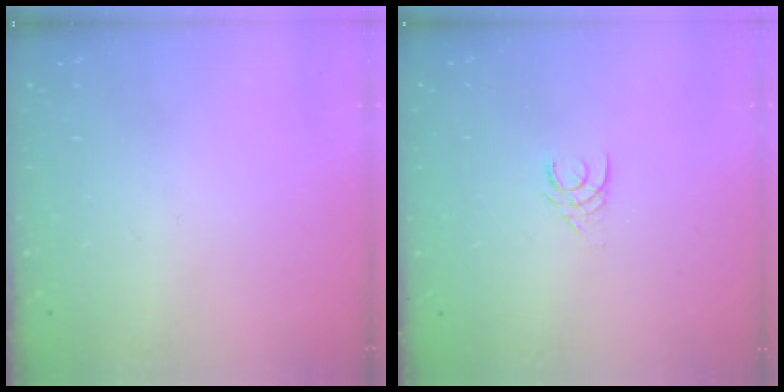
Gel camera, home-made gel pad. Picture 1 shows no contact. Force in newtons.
{"total": 2.4, "press": 2.4, "slide": 0.2}